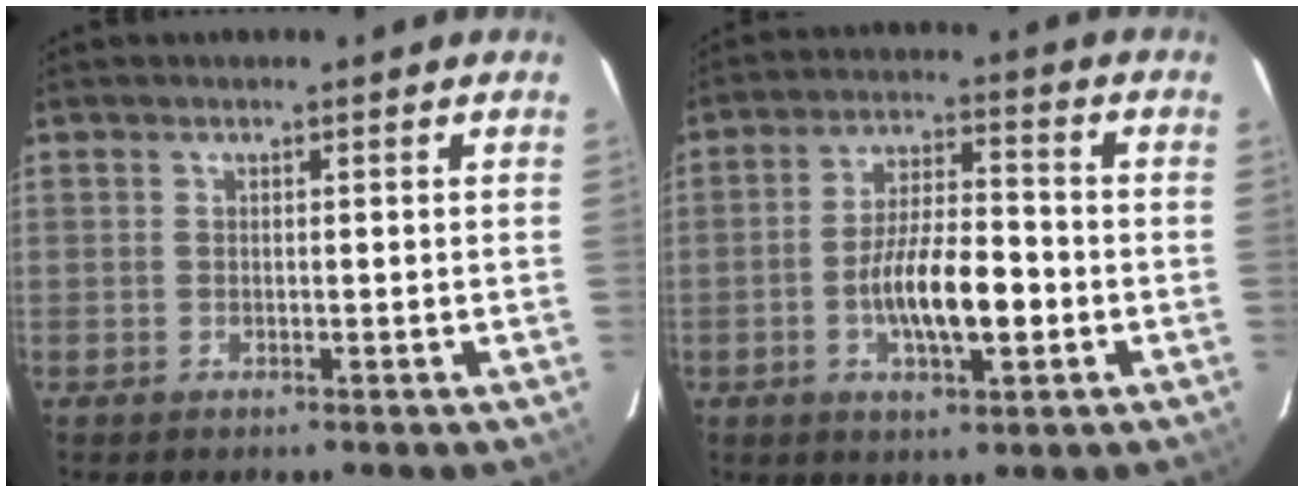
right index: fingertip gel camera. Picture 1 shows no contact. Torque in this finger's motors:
{"motor_torque": [0.45, -0.13, 0.42, 0.13]}